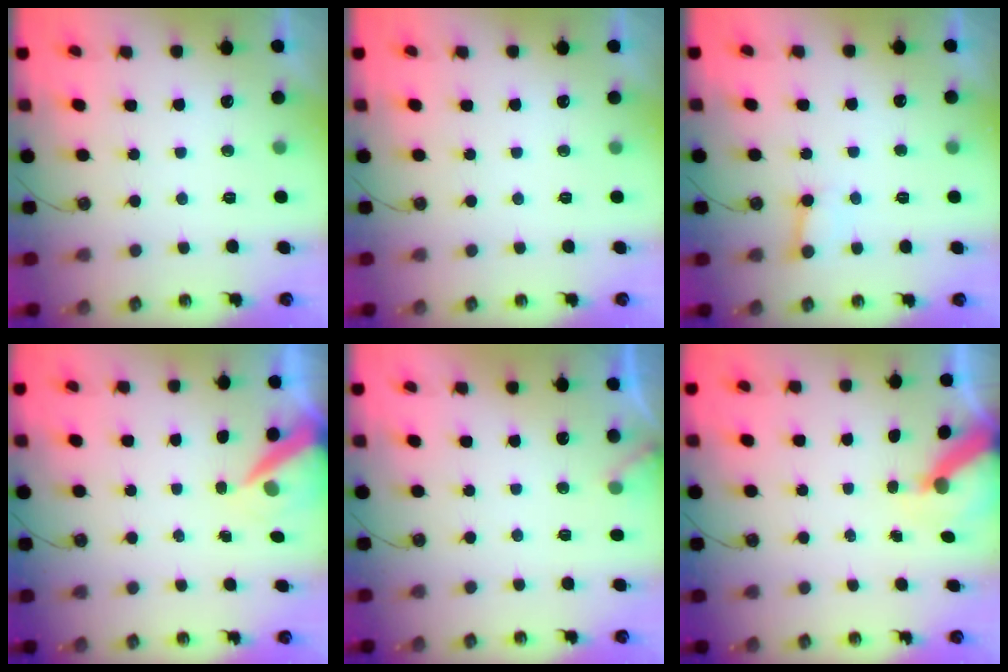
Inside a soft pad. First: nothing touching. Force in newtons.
{"total": 0.0}
{"total": 5.2, "press": 5.1, "slide": 0.5}
{"total": 7.0, "press": 7.0, "slide": 0.6}
{"total": 3.4, "press": 3.4, "slide": 0.1}
{"total": 6.3, "press": 6.3, "slide": 0.5}